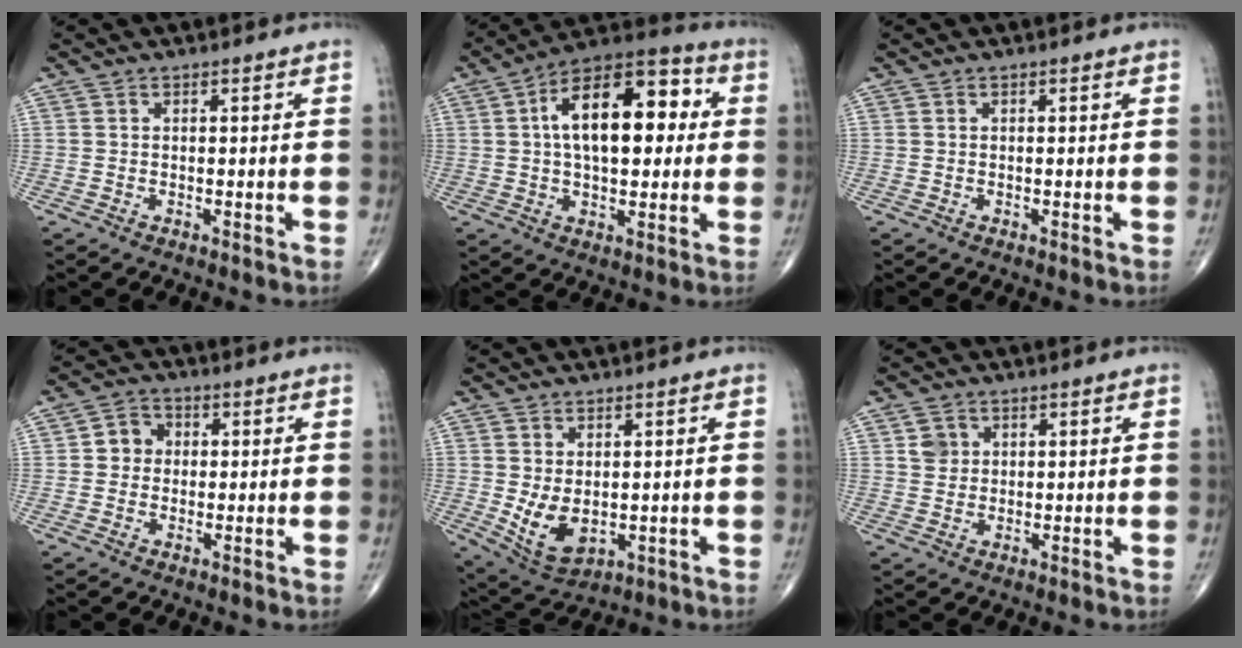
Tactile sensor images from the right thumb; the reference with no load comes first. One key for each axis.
{"total": 18.4, "fx": 3.0, "fy": 9.5, "fz": 15.5, "tx": -0.218, "ty": 0.030, "tz": 0.039}
{"total": 0.0}
{"total": 4.4, "fx": 0.3, "fy": 3.9, "fz": 1.8, "tx": -0.009, "ty": 0.009, "tz": -0.003}
{"total": 7.5, "fx": -0.3, "fy": 4.7, "fz": 5.9, "tx": -0.095, "ty": -0.013, "tz": 0.016}
{"total": 2.9, "fx": 1.1, "fy": 2.5, "fz": 1.0, "tx": -0.005, "ty": -0.005, "tz": 0.021}